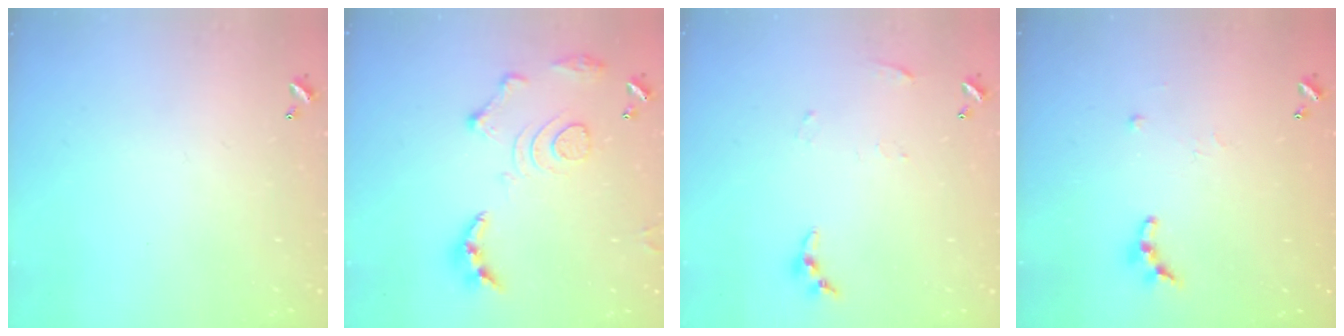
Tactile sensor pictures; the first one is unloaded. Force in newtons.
{"total": 13.7, "press": 13.6, "slide": 1.4}
{"total": 4.9, "press": 4.8, "slide": 0.5}
{"total": 6.7, "press": 6.7, "slide": 0.6}